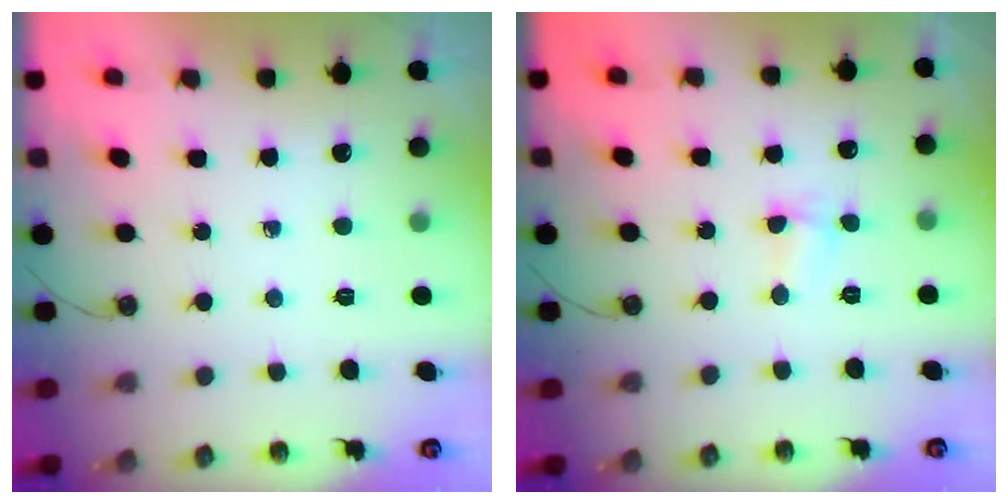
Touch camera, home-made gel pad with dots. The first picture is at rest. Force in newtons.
{"total": 3.0, "press": 2.9, "slide": 0.5}